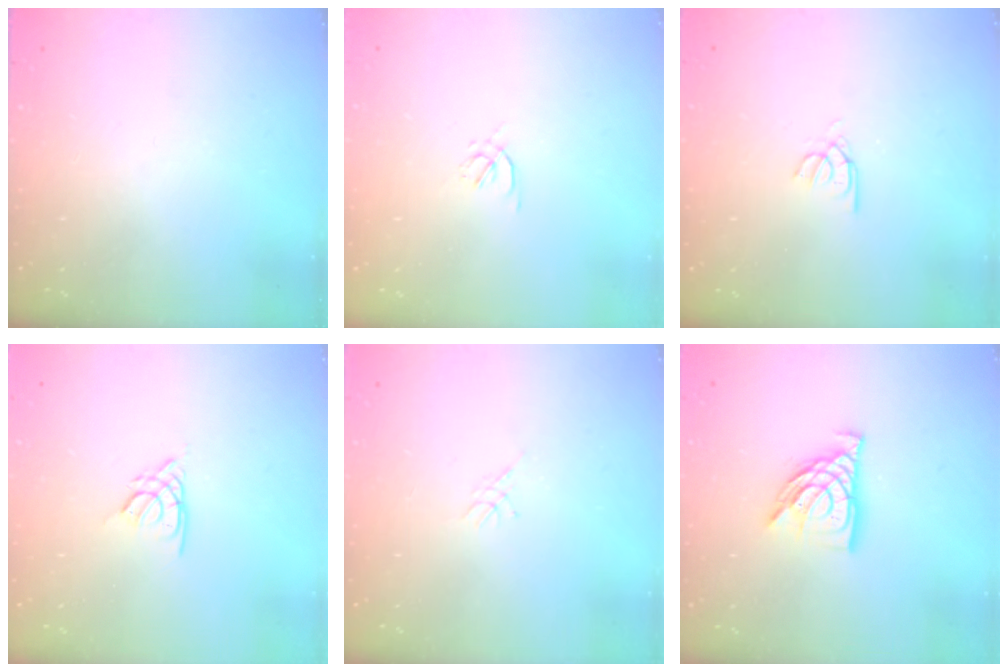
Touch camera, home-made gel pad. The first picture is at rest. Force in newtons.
{"total": 1.6, "press": 1.6, "slide": 0.4}
{"total": 2.6, "press": 2.6, "slide": 0.2}
{"total": 2.2, "press": 2.1, "slide": 0.5}
{"total": 1.1, "press": 1.1, "slide": 0.3}
{"total": 12.2, "press": 12.1, "slide": 1.2}